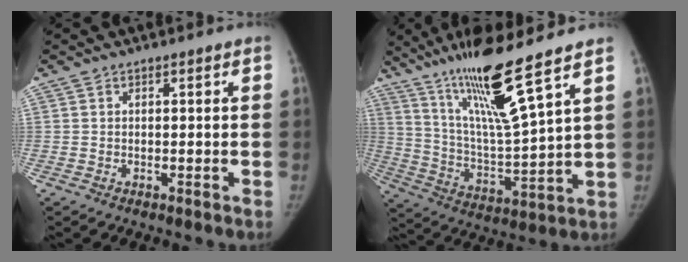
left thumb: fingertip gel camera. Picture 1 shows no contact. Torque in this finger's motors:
{"motor_torque": [0.31, 0.23, 1.46, -1.32, 0.30]}